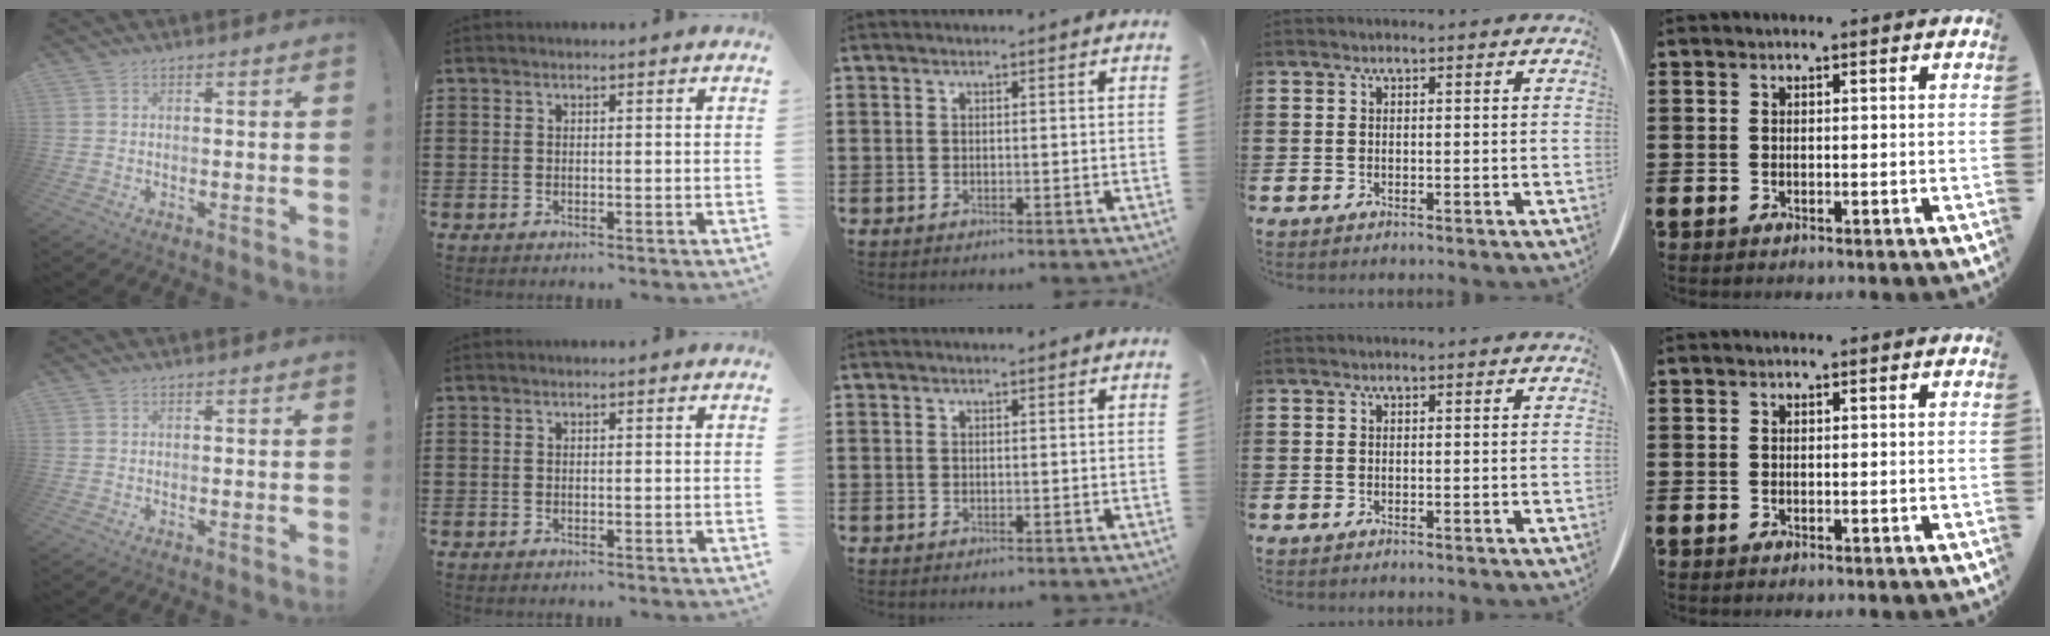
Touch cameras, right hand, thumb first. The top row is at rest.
{}